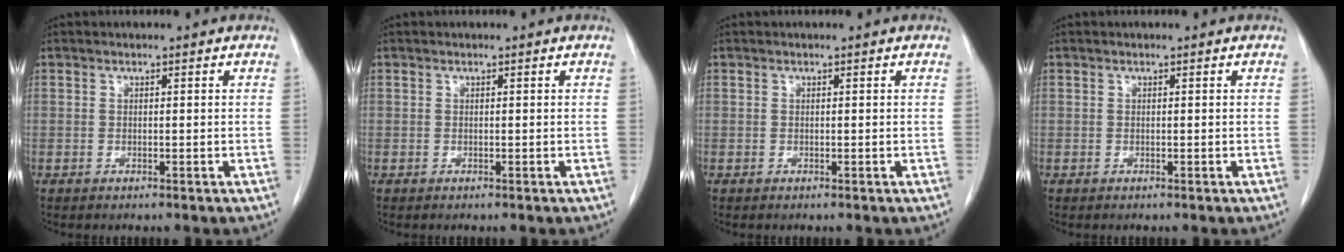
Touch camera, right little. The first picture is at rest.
{"total": 0.0}
{"total": 0.0}
{"total": 0.0}